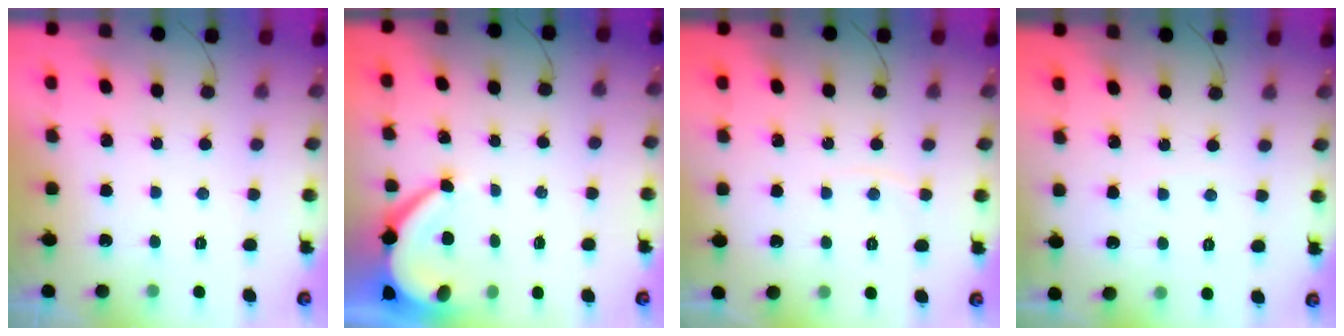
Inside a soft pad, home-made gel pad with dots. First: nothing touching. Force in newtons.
{"total": 5.9, "press": 5.8, "slide": 0.8}
{"total": 3.4, "press": 3.4, "slide": 0.5}
{"total": 1.8, "press": 1.7, "slide": 0.2}